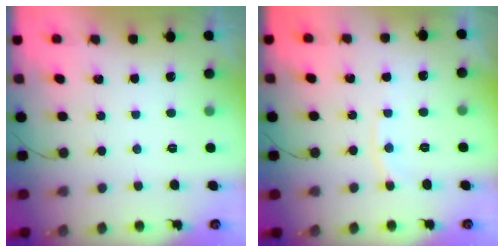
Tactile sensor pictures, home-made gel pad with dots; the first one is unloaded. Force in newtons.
{"total": 4.7, "press": 4.6, "slide": 0.5}